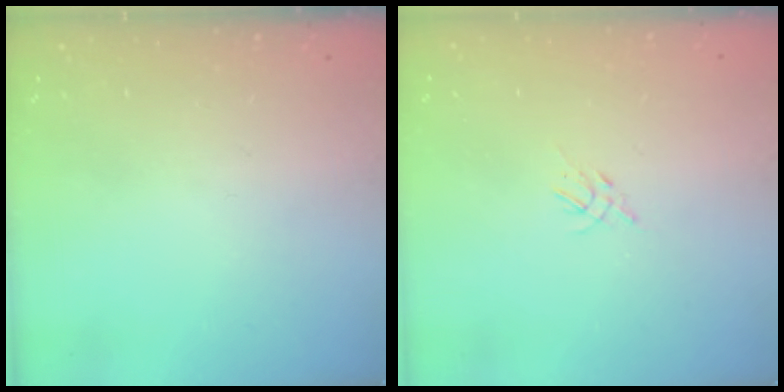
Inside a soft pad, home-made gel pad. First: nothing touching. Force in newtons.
{"total": 3.8, "press": 3.7, "slide": 0.8}